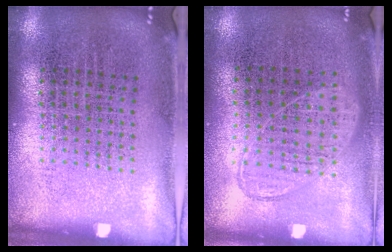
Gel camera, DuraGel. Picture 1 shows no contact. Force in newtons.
{"total": 0.9, "press": 0.8, "slide": 0.4}